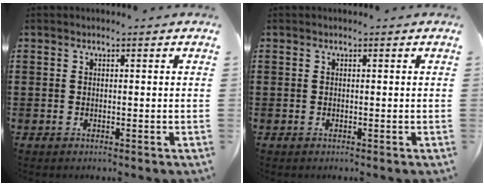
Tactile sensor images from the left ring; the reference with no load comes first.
{"total": 0.0}